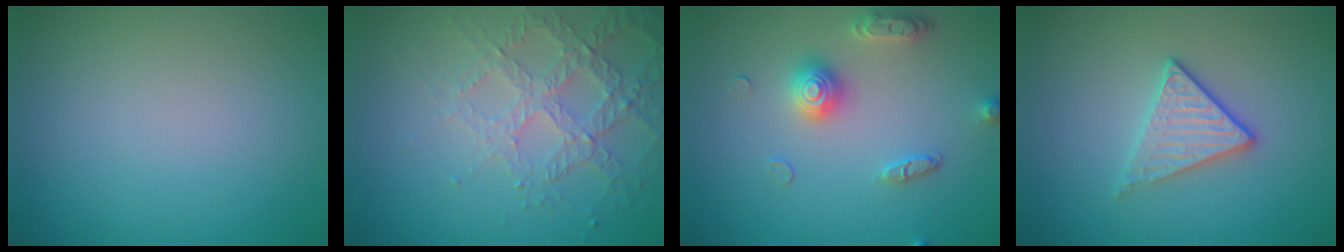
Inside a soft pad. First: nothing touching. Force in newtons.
{"total": 3.7, "press": 3.6, "slide": 0.5}
{"total": 3.2, "press": 3.0, "slide": 1.2}
{"total": 3.0, "press": 2.7, "slide": 1.2}